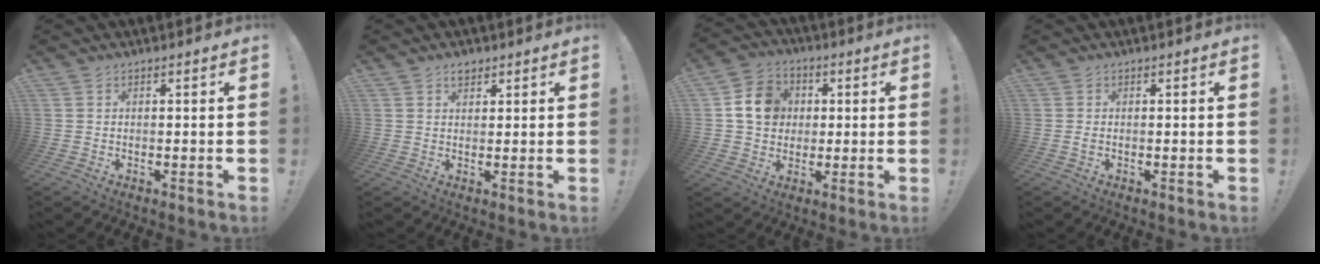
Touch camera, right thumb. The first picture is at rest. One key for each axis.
{"total": 2.8, "fx": 1.9, "fy": 1.7, "fz": 1.1, "tx": -0.006, "ty": -0.010, "tz": 0.033}
{"total": 11.5, "fx": 2.2, "fy": 10.1, "fz": 5.1, "tx": -0.063, "ty": 0.002, "tz": 0.048}
{"total": 0.6, "fx": -0.2, "fy": 0.3, "fz": 0.5, "tx": -0.009, "ty": 0.002, "tz": -0.005}